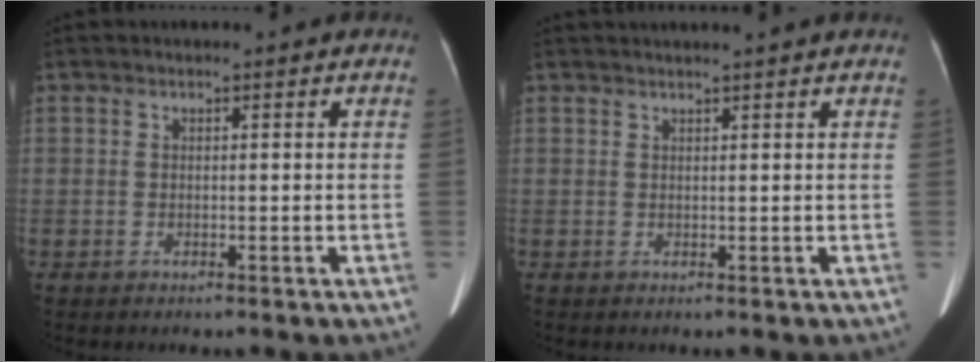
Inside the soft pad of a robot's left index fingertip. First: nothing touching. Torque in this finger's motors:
{"motor_torque": [-0.07, -0.29, 0.01, 0.02]}